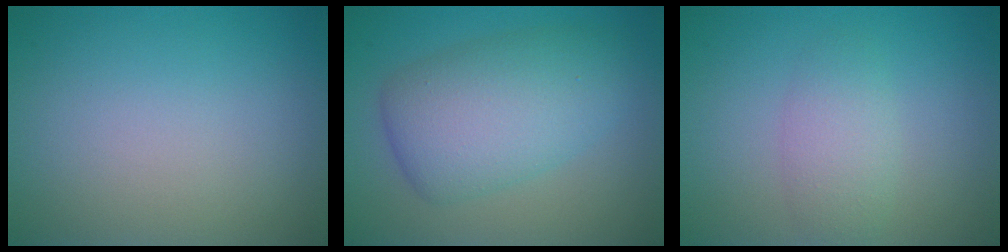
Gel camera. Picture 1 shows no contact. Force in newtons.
{"total": 6.9, "press": 6.9, "slide": 0.2}
{"total": 2.5, "press": 2.5, "slide": 0.2}